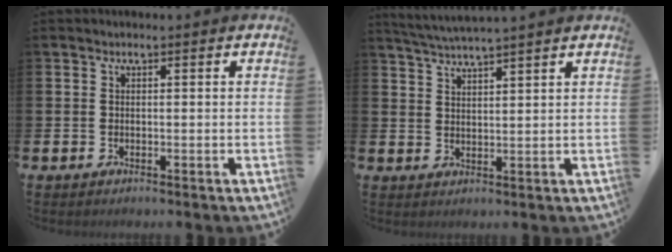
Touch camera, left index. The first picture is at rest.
{"total": 3.6, "force": [3.5, -0.6, 0.5], "torque": [-0.025, -0.015, 0.065]}